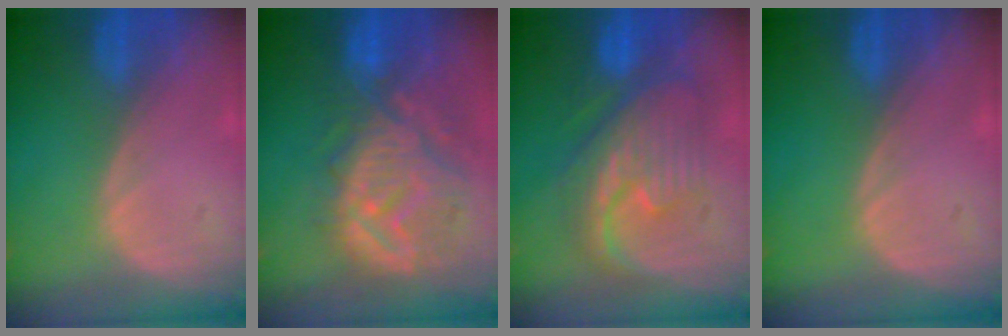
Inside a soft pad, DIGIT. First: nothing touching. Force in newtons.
{"total": 12.1, "press": 11.0, "slide": 5.2}
{"total": 9.4, "press": 9.4, "slide": 0.6}
{"total": 0.0}